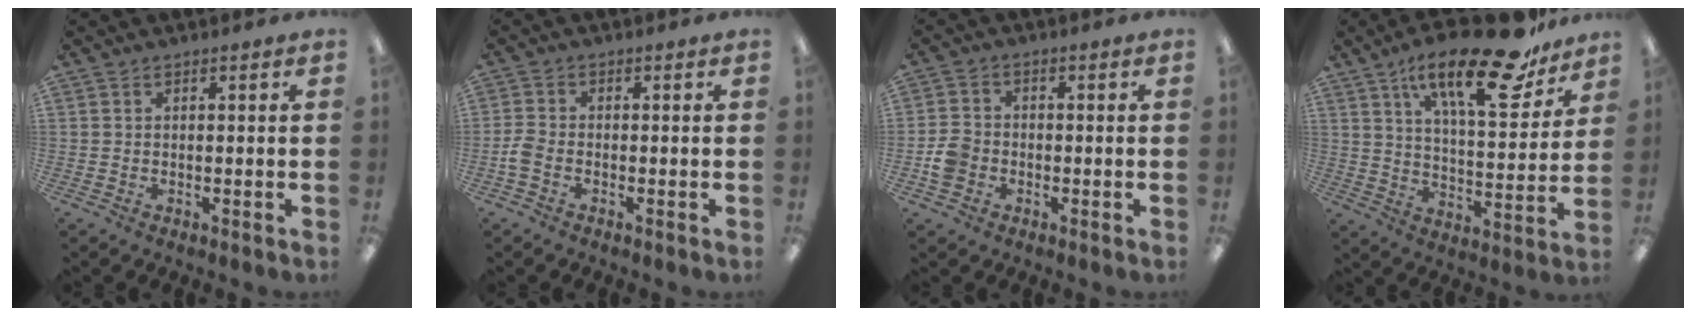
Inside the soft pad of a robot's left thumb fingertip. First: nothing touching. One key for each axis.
{"total": 3.1, "fx": -1.3, "fy": 1.9, "fz": 2.1, "tx": -0.047, "ty": 0.002, "tz": -0.025}
{"total": 4.9, "fx": -1.6, "fy": 4.1, "fz": 2.3, "tx": -0.043, "ty": 0.010, "tz": -0.028}
{"total": 22.5, "fx": 14.8, "fy": 7.4, "fz": 15.3, "tx": -0.229, "ty": -0.086, "tz": 0.240}